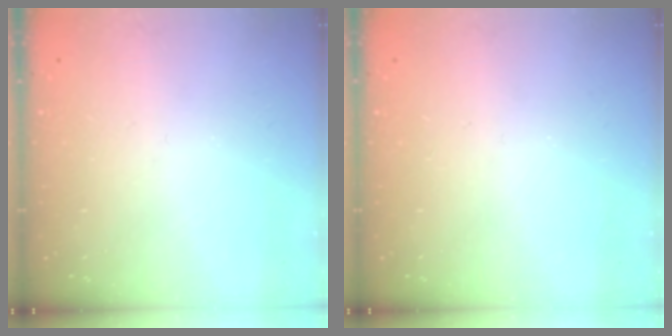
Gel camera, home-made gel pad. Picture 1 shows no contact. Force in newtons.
{"total": 0.0}